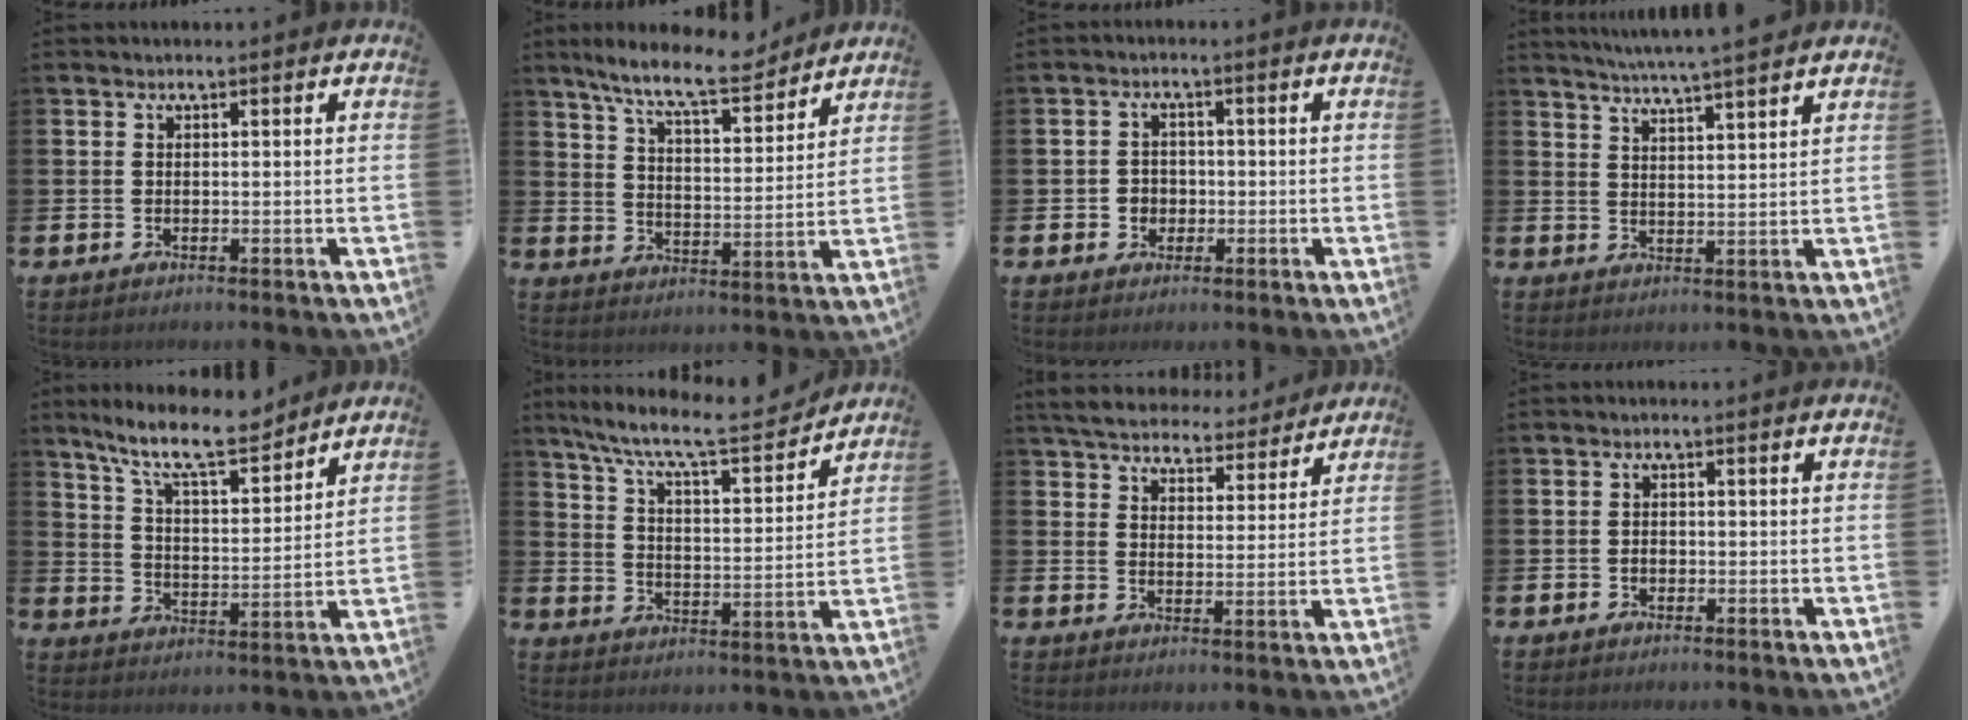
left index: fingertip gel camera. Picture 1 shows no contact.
{"total": 9.8, "force": [8.7, 1.6, 4.1], "torque": [-0.104, -0.041, 0.155]}
{"total": 2.5, "force": [-0.6, 2.4, 0.5], "torque": [-0.009, 0.005, -0.019]}
{"total": 5.5, "force": [5.3, -0.8, 1.3], "torque": [-0.040, -0.029, 0.092]}
{"total": 10.3, "force": [8.9, 2.1, 4.8], "torque": [-0.109, -0.044, 0.156]}
{"total": 9.5, "force": [8.4, 1.4, 4.0], "torque": [-0.107, -0.055, 0.142]}
{"total": 6.2, "force": [5.9, 1.5, 0.8], "torque": [-0.040, -0.042, 0.104]}
{"total": 1.0, "force": [-0.4, 0.8, 0.4], "torque": [-0.008, 0.005, -0.008]}